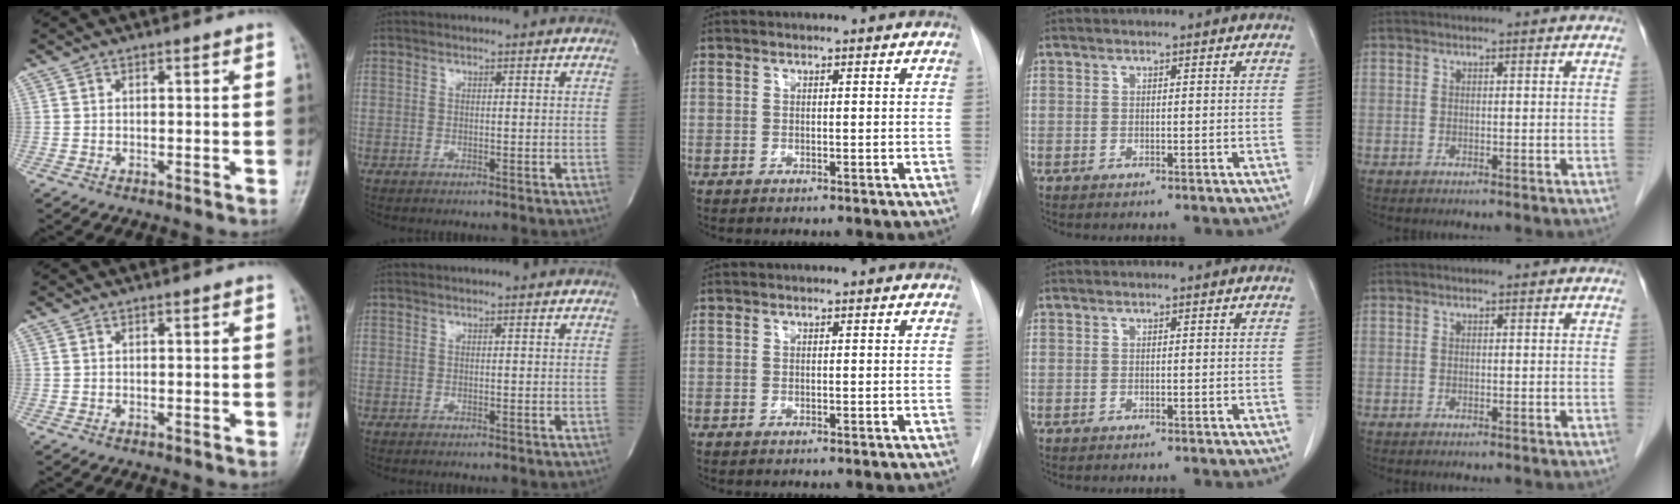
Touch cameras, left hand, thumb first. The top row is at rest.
{}